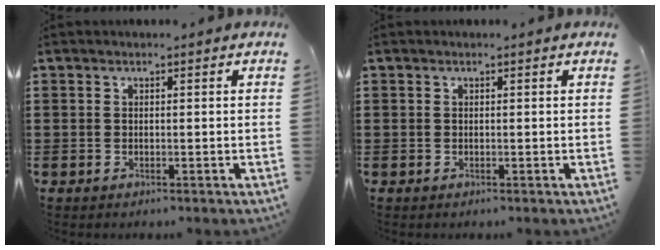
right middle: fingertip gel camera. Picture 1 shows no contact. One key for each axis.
{"total": 0.0}